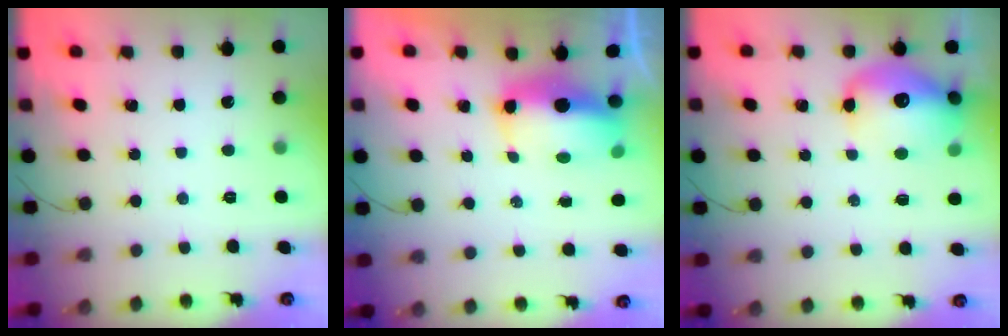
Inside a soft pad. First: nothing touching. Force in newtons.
{"total": 9.2, "press": 9.1, "slide": 1.0}
{"total": 14.6, "press": 14.2, "slide": 3.4}